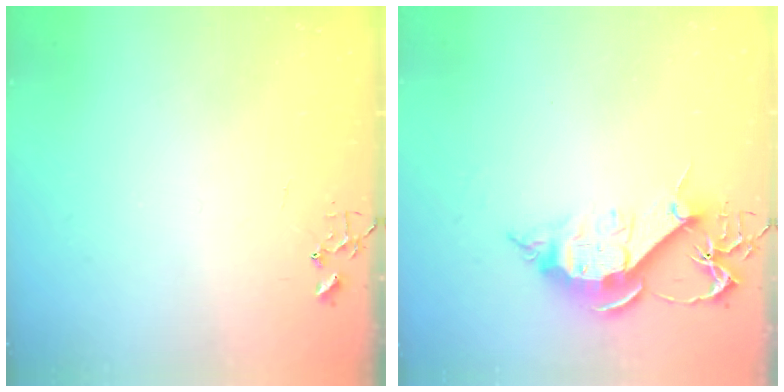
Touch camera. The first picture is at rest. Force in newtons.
{"total": 11.4, "press": 11.3, "slide": 1.1}